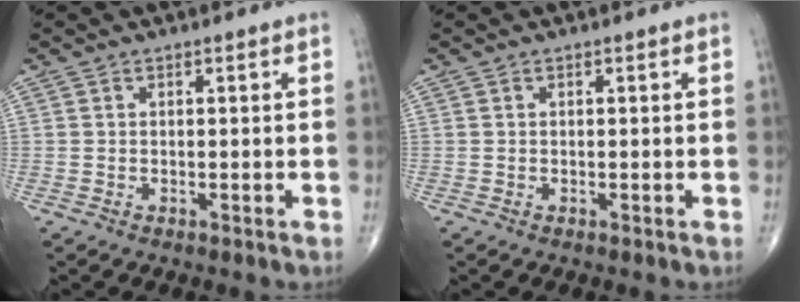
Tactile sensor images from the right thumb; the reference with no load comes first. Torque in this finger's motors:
{"motor_torque": [0.06, 0.06, -0.02, -0.01, 0.01]}